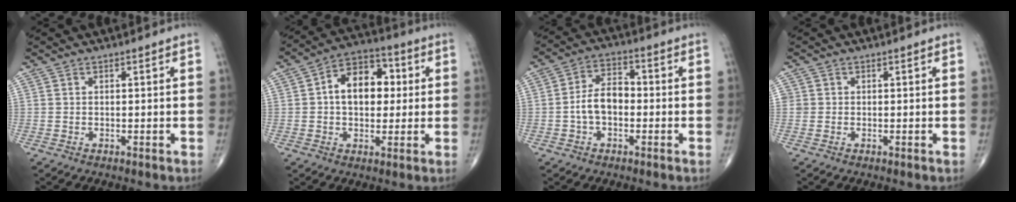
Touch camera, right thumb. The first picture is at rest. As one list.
[{"total": 12.2, "force": [1.6, 8.1, 9.0], "torque": [-0.106, 0.021, 0.016]}, {"total": 7.3, "force": [-1.2, 4.6, 5.5], "torque": [-0.090, 0.029, -0.032]}, {"total": 1.0, "force": [0.0, 0.9, 0.1], "torque": [0.005, 0.003, -0.001]}]